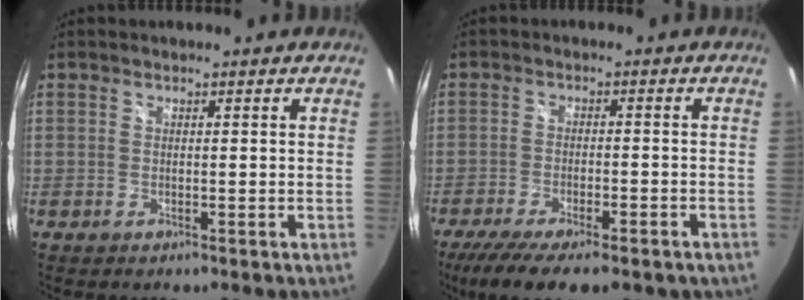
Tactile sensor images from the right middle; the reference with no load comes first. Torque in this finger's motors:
{"motor_torque": [1.24, -0.90, 0.25, 0.08]}